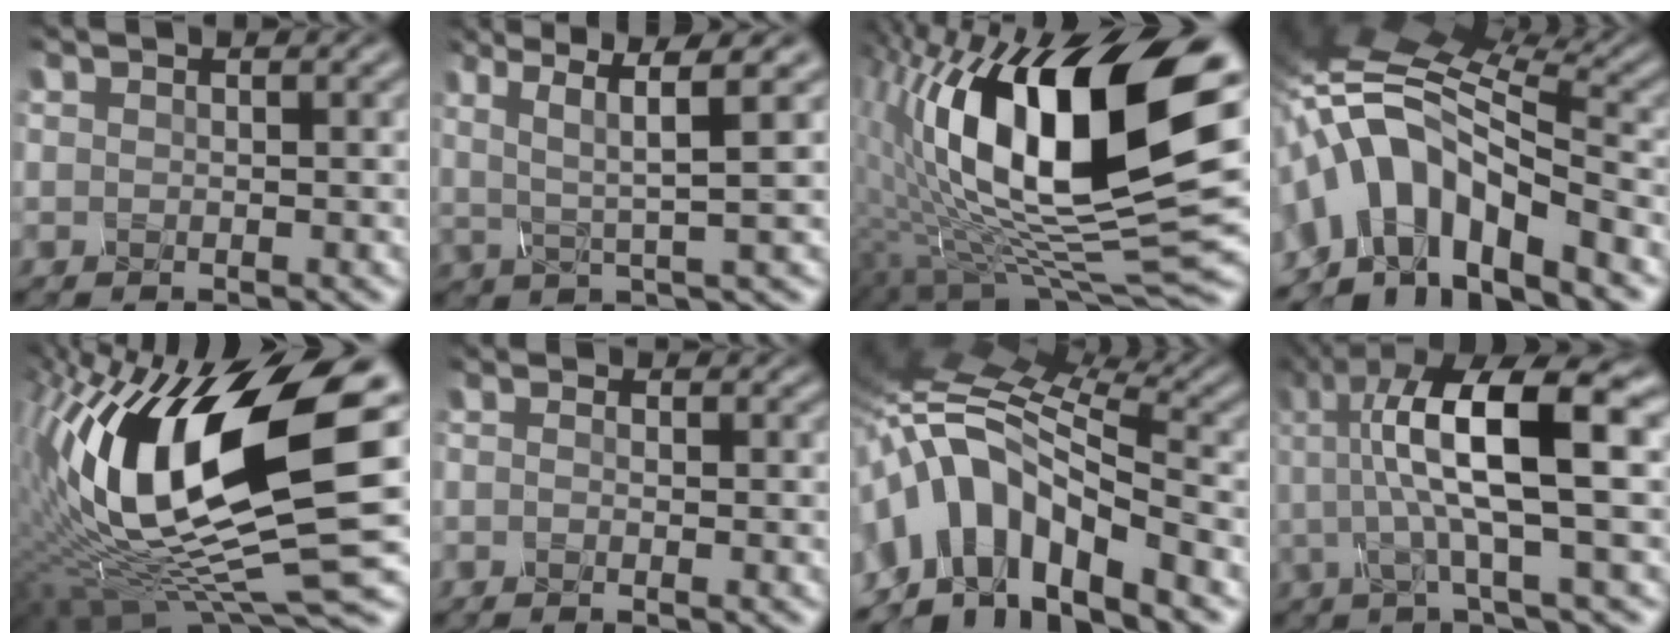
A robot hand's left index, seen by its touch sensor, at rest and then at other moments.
{"total": 3.8, "force": [1.0, -0.3, 3.7], "torque": [-0.091, 0.000, 0.047]}
{"total": 16.6, "force": [1.2, 6.2, 15.3], "torque": [-0.276, 0.008, 0.030]}
{"total": 8.6, "force": [-6.0, 3.1, 5.3], "torque": [-0.096, 0.010, -0.103]}
{"total": 15.6, "force": [1.2, 5.9, 14.4], "torque": [-0.298, -0.002, 0.036]}
{"total": 1.9, "force": [-1.7, -0.6, -0.4], "torque": [-0.002, -0.009, -0.013]}
{"total": 9.0, "force": [-5.3, 3.8, 6.2], "torque": [-0.119, 0.010, -0.090]}
{"total": 10.4, "force": [0.7, 1.9, 10.2], "torque": [-0.162, 0.013, 0.031]}